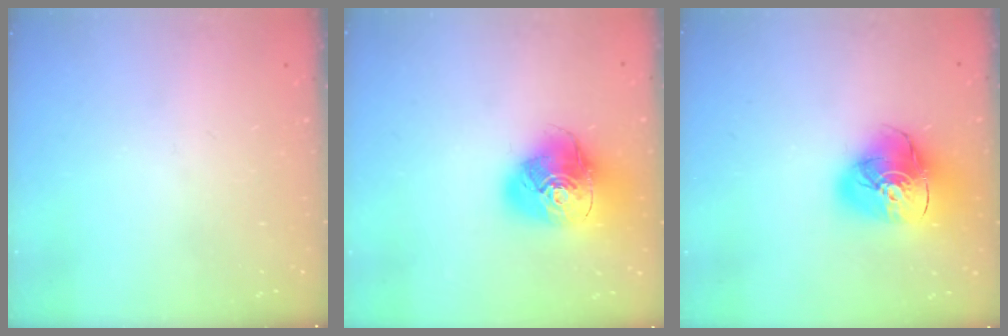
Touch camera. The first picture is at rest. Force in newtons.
{"total": 16.2, "press": 16.0, "slide": 2.1}
{"total": 17.8, "press": 17.7, "slide": 1.9}